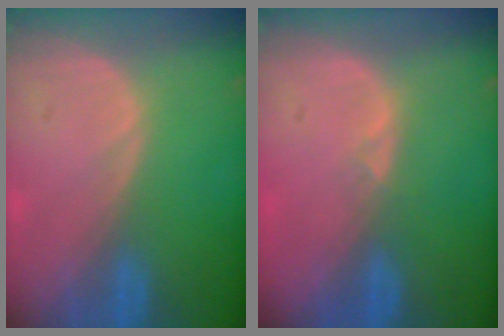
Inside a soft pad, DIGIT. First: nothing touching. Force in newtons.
{"total": 0.7, "press": 0.6, "slide": 0.3}